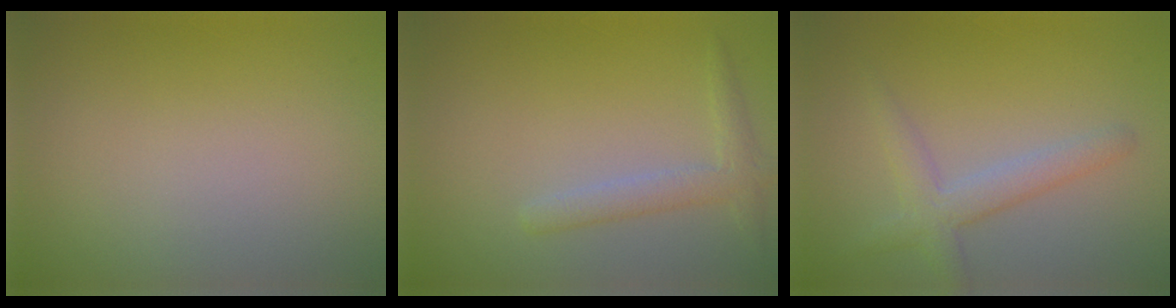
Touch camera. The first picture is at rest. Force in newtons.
{"total": 2.1, "press": 2.1, "slide": 0.0}
{"total": 3.0, "press": 3.0, "slide": 0.1}